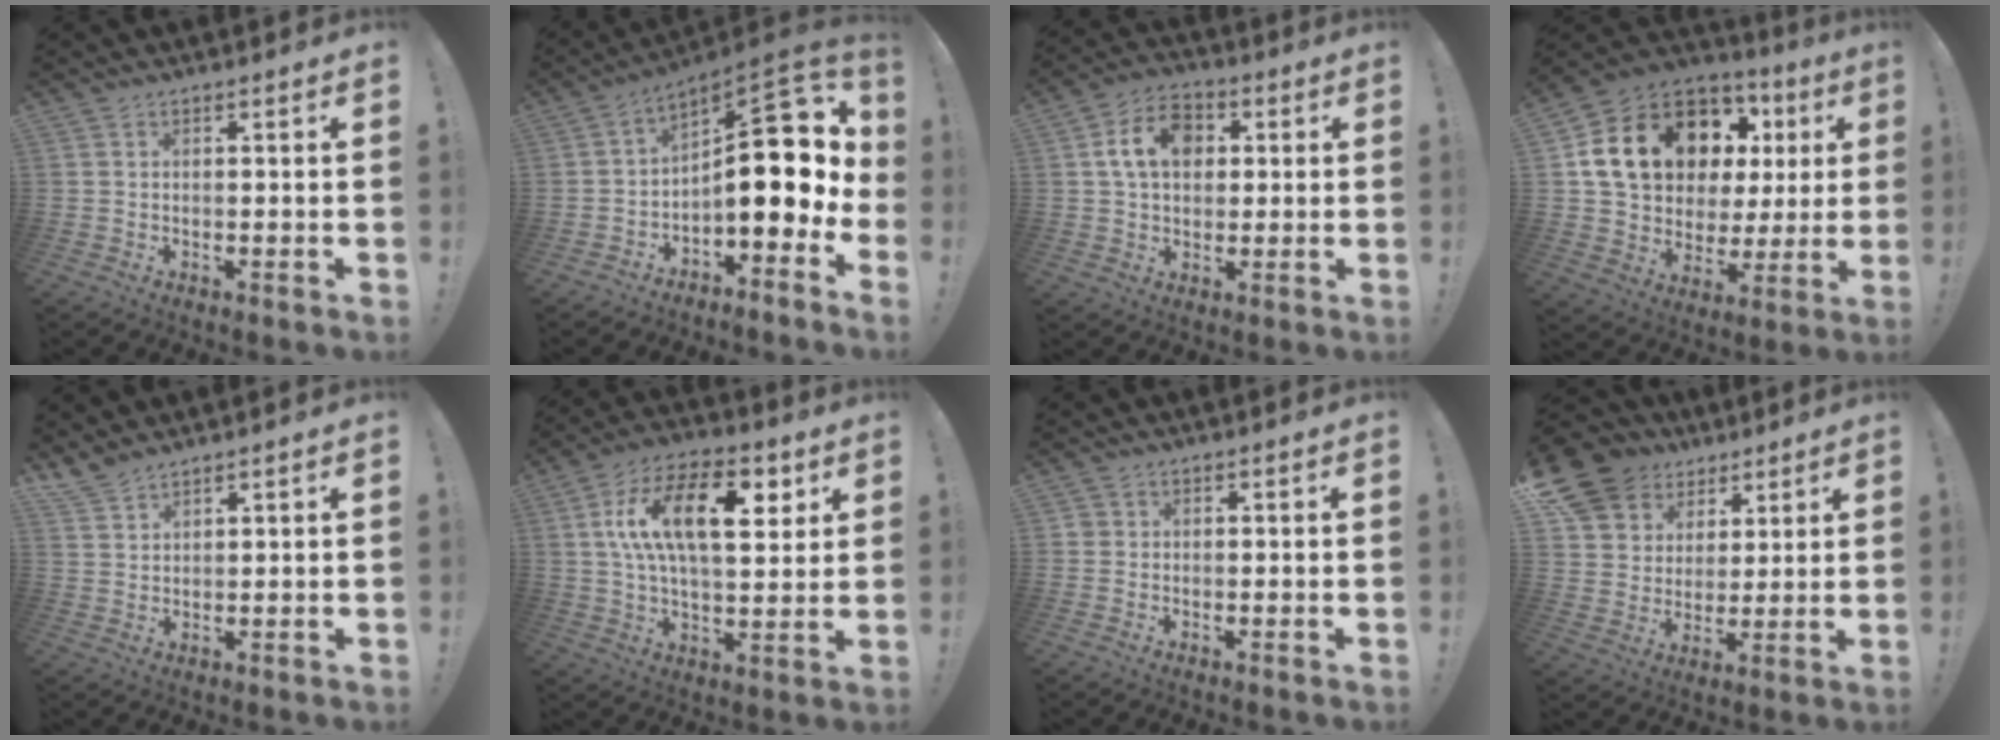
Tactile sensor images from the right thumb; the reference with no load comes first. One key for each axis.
{"total": 16.8, "fx": 1.5, "fy": 7.2, "fz": 15.1, "tx": -0.199, "ty": -0.016, "tz": 0.031}
{"total": 12.1, "fx": 3.0, "fy": 9.1, "fz": 7.5, "tx": -0.119, "ty": 0.015, "tz": 0.060}
{"total": 19.4, "fx": 8.3, "fy": 12.9, "fz": 11.9, "tx": -0.192, "ty": -0.034, "tz": 0.172}
{"total": 4.5, "fx": 4.1, "fy": 1.3, "fz": 1.5, "tx": -0.033, "ty": -0.024, "tz": 0.079}
{"total": 19.2, "fx": 5.9, "fy": 9.2, "fz": 15.7, "tx": -0.280, "ty": -0.001, "tz": 0.090}
{"total": 1.3, "fx": 0.3, "fy": 1.3, "fz": 0.3, "tx": -0.012, "ty": 0.005, "tz": 0.007}
{"total": 14.0, "fx": 7.8, "fy": 10.8, "fz": 4.3, "tx": -0.074, "ty": -0.043, "tz": 0.163}